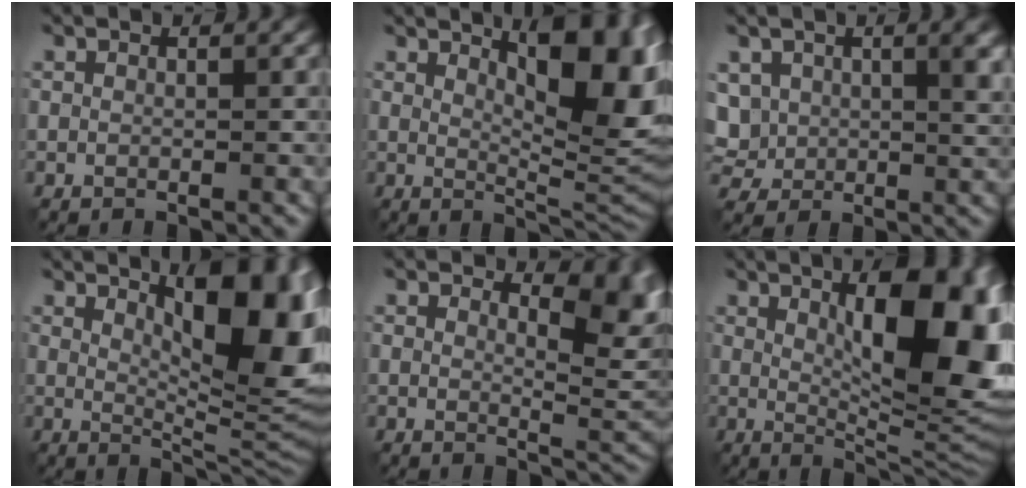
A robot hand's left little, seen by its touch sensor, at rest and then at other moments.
{"total": 10.4, "force": [3.7, 3.3, 9.1], "torque": [-0.122, 0.001, 0.062]}
{"total": 6.5, "force": [1.9, 4.6, 4.1], "torque": [-0.094, -0.011, 0.044]}
{"total": 12.2, "force": [4.1, 3.8, 10.8], "torque": [-0.140, -0.001, 0.067]}
{"total": 6.0, "force": [2.4, 2.7, 4.7], "torque": [-0.056, -0.008, 0.038]}
{"total": 14.7, "force": [3.1, 4.9, 13.5], "torque": [-0.159, 0.006, 0.048]}